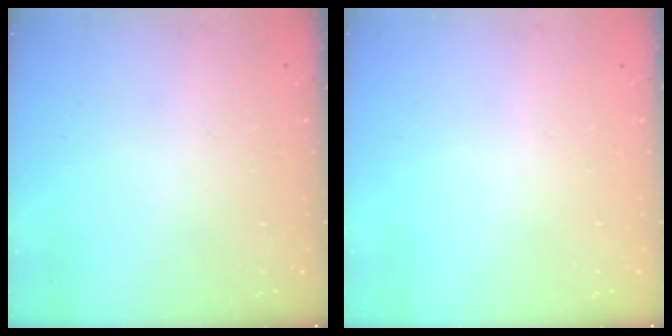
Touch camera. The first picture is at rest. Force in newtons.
{"total": 0.0}